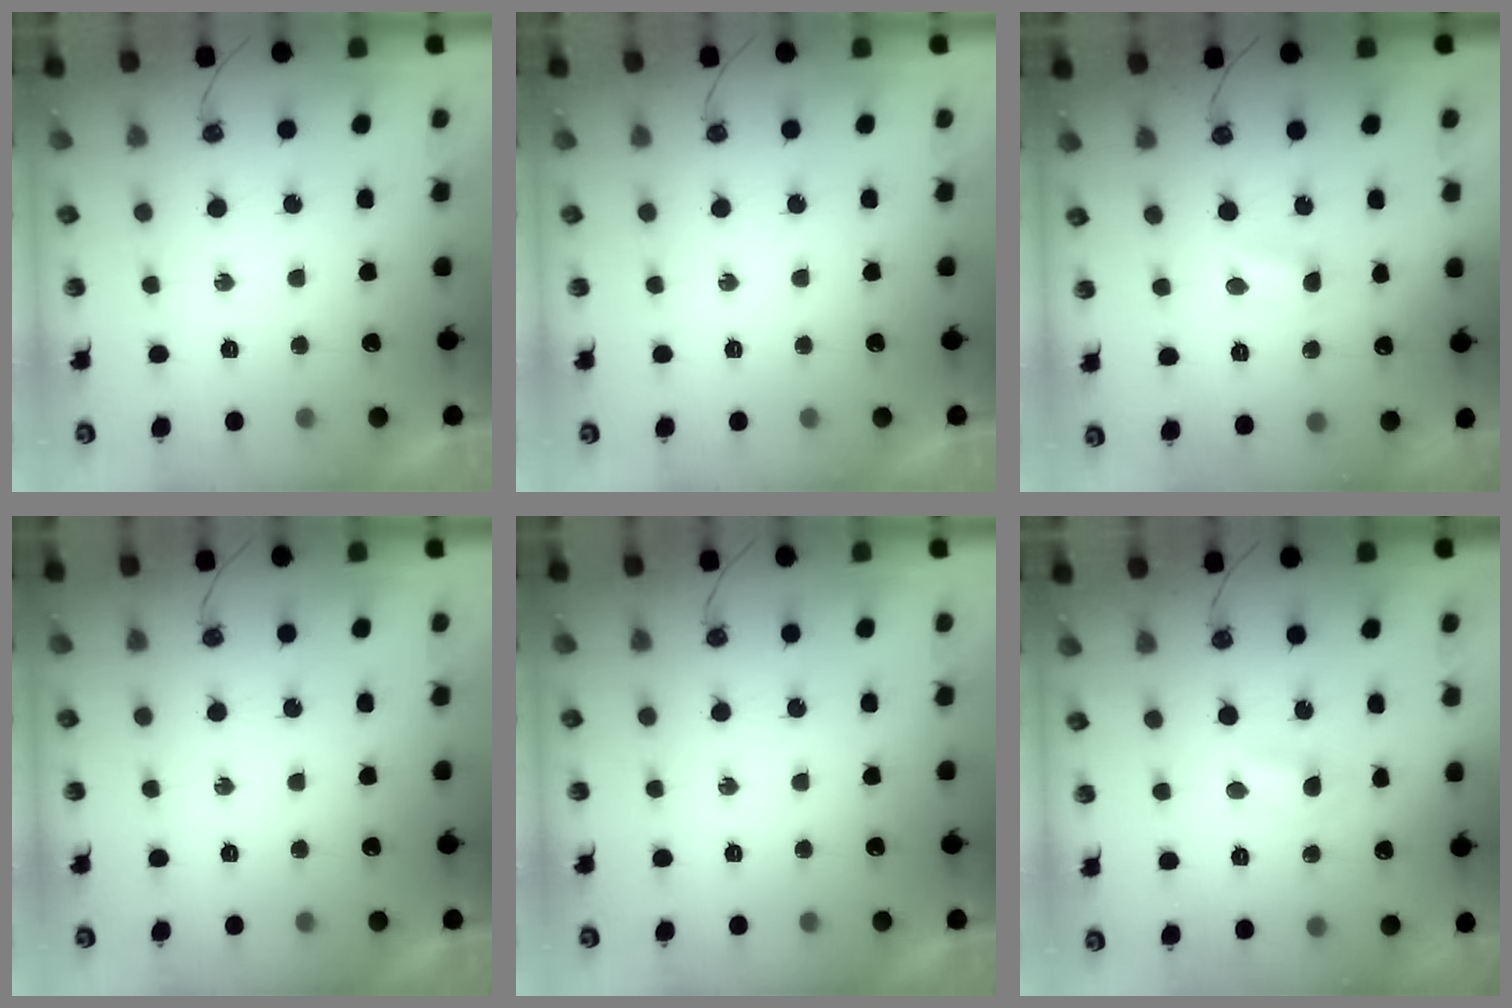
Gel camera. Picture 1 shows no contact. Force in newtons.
{"total": 0.0}
{"total": 1.9, "press": 1.9, "slide": 0.2}
{"total": 0.0}
{"total": 0.0}
{"total": 1.4, "press": 1.4, "slide": 0.3}